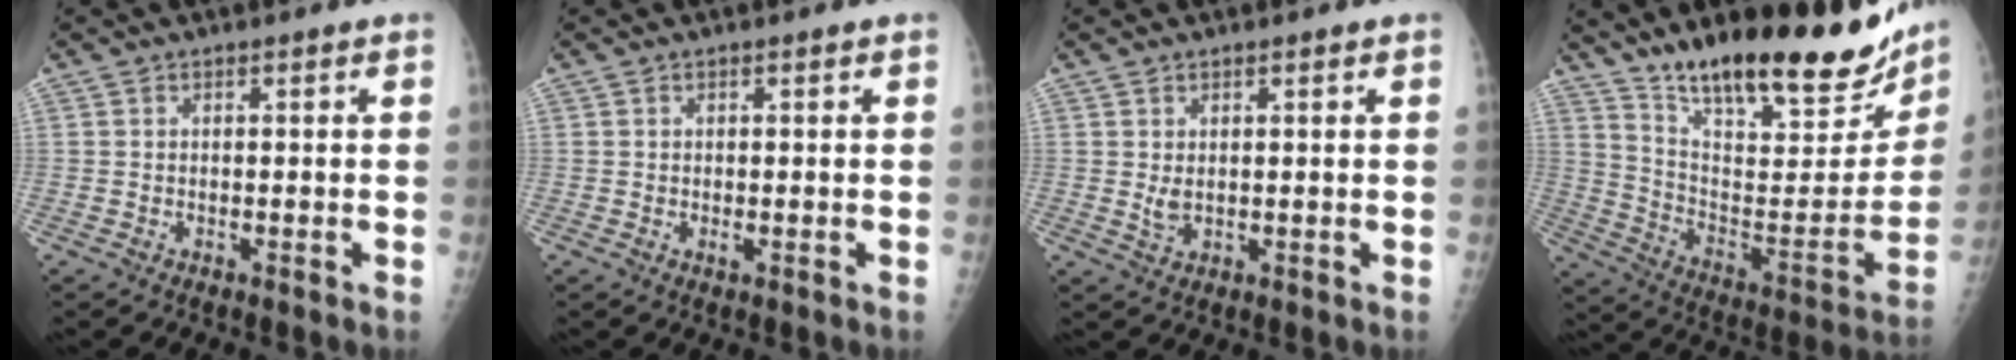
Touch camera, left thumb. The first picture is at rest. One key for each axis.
{"total": 0.8, "fx": 0.0, "fy": 0.4, "fz": 0.7, "tx": -0.010, "ty": -0.003, "tz": 0.002}
{"total": 2.4, "fx": 0.7, "fy": 1.3, "fz": 1.9, "tx": -0.029, "ty": -0.009, "tz": 0.018}
{"total": 27.9, "fx": 20.9, "fy": 8.1, "fz": 16.7, "tx": -0.224, "ty": -0.091, "tz": 0.319}